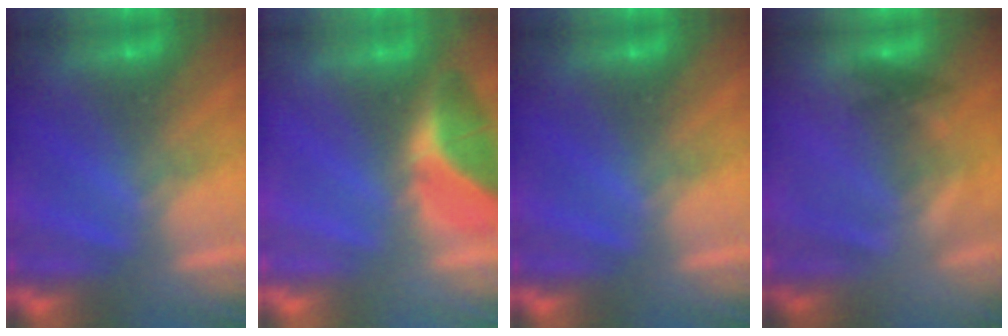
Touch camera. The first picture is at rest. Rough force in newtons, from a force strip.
{"total": 2.1}
{"total": 0.0}
{"total": 2.2}